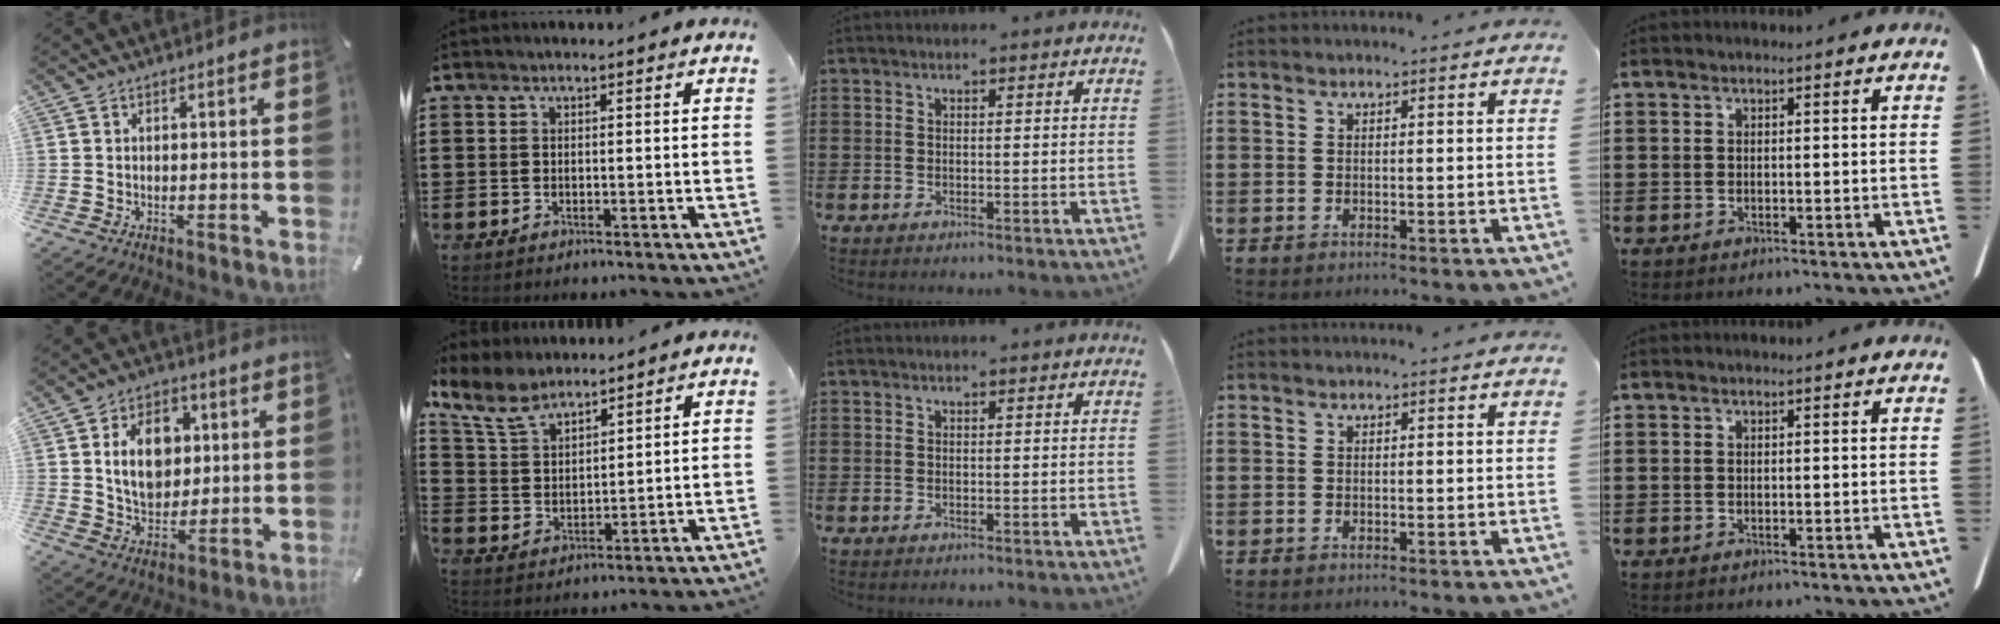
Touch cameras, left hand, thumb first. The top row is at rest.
{"thumb": {"total": 12.0, "force": [2.8, 9.6, 6.8], "torque": [-0.110, 0.006, 0.050]}, "index": {"total": 7.4, "force": [6.0, 2.6, 3.3], "torque": [-0.087, -0.014, 0.113]}}